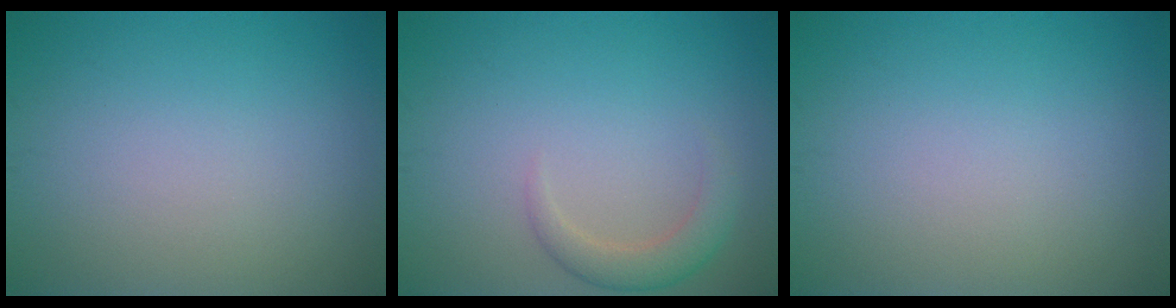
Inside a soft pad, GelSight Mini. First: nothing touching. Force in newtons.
{"total": 2.4, "press": 2.3, "slide": 0.3}
{"total": 0.0}